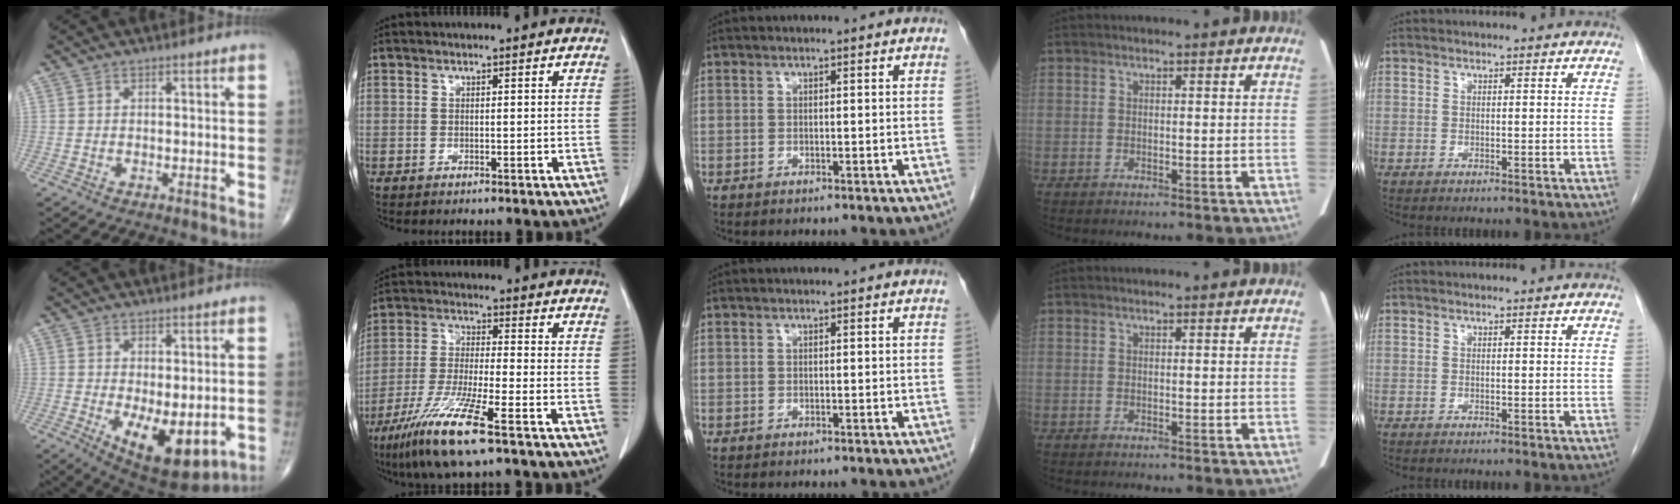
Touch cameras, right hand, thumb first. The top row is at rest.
{"thumb": {"total": 11.5, "force": [-2.5, 5.2, 9.9], "torque": [-0.136, -0.022, -0.019]}, "index": {"total": 11.8, "force": [-7.1, 0.3, 9.4], "torque": [-0.196, -0.034, -0.136]}}